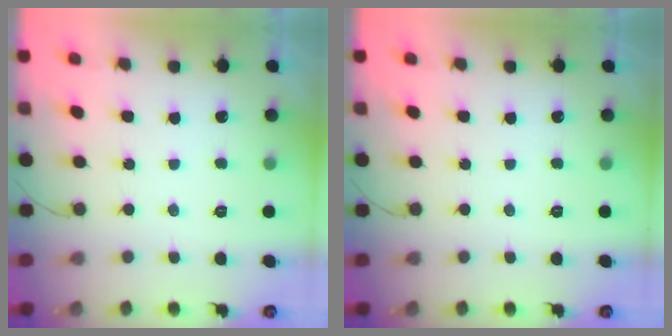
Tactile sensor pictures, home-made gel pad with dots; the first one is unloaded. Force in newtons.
{"total": 0.0}